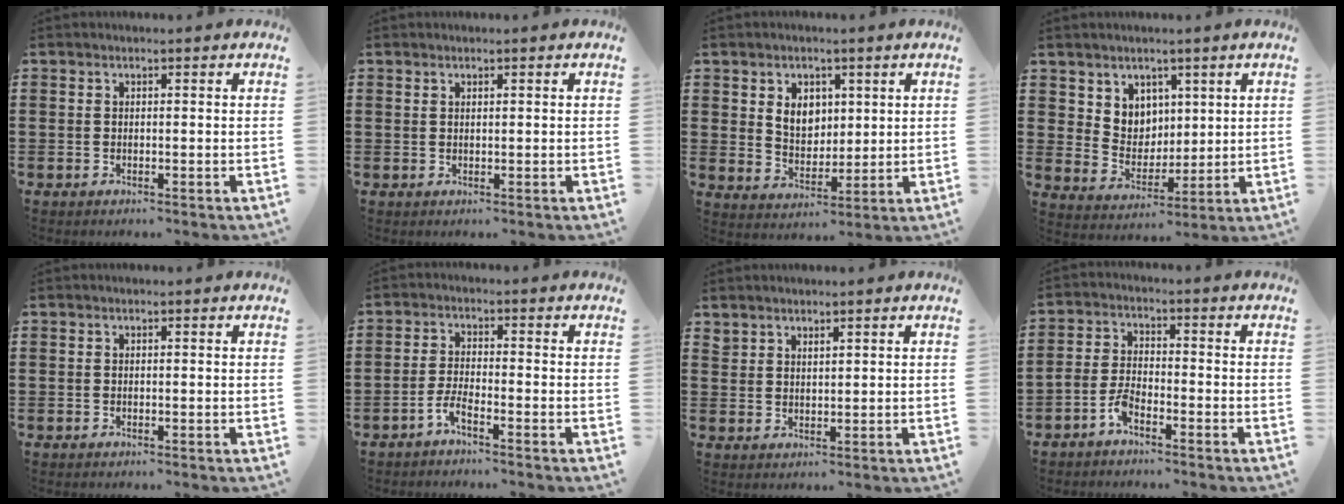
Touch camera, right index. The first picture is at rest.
{"total": 0.6, "force": [0.5, 0.3, 0.2], "torque": [-0.005, 0.003, 0.010]}
{"total": 5.1, "force": [1.8, 4.0, 2.5], "torque": [-0.058, 0.009, 0.031]}
{"total": 6.0, "force": [3.7, 4.7, 0.0], "torque": [-0.034, -0.008, 0.071]}
{"total": 0.0}
{"total": 2.9, "force": [-2.3, 0.1, 1.8], "torque": [-0.048, -0.004, -0.048]}
{"total": 2.1, "force": [2.0, 0.5, 0.0], "torque": [-0.003, 0.004, 0.039]}
{"total": 3.7, "force": [-3.1, 0.9, 1.8], "torque": [-0.056, -0.001, -0.067]}